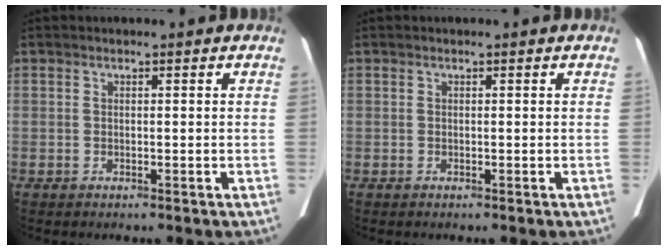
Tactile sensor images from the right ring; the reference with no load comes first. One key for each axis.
{"total": 0.0}